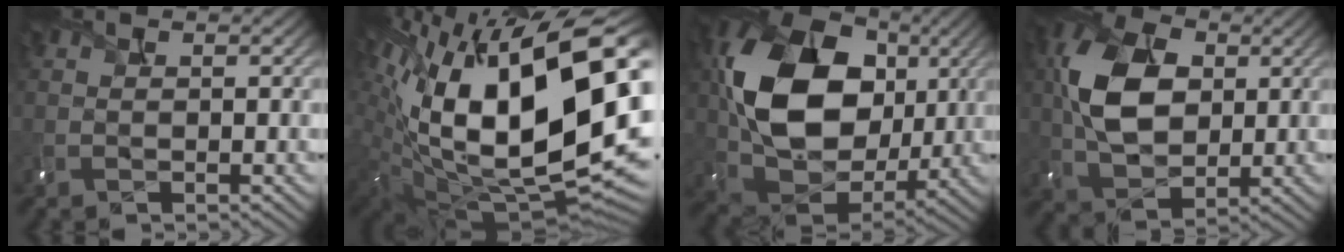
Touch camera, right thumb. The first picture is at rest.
{"total": 22.1, "force": [4.7, 11.3, 18.4], "torque": [-0.350, -0.031, 0.100]}
{"total": 16.8, "force": [3.4, 12.3, 10.8], "torque": [-0.227, 0.005, 0.062]}
{"total": 10.5, "force": [2.1, 7.2, 7.5], "torque": [-0.178, 0.012, 0.032]}